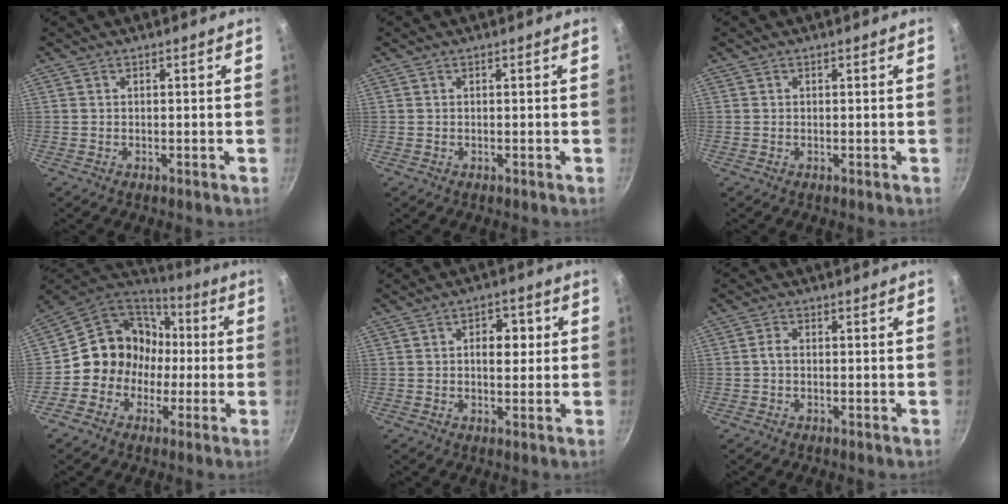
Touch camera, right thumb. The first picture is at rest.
{"total": 0.0}
{"total": 0.0}
{"total": 14.8, "force": [-1.1, 13.5, 5.9], "torque": [-0.045, 0.055, -0.028]}
{"total": 5.5, "force": [0.9, 3.5, 4.1], "torque": [-0.031, 0.003, 0.006]}
{"total": 1.7, "force": [-0.3, 1.0, 1.3], "torque": [-0.029, 0.009, -0.007]}